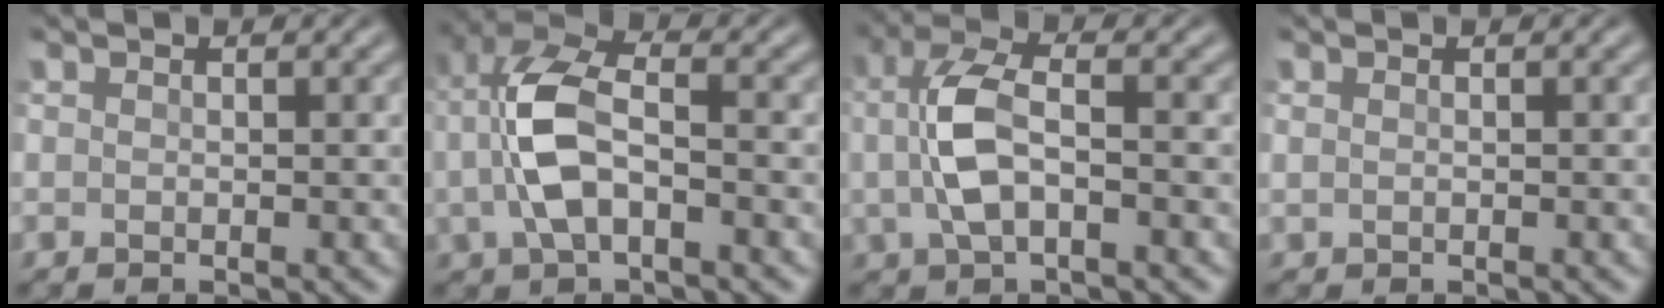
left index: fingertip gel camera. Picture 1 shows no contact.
{"total": 6.5, "force": [-0.9, 3.3, 5.6], "torque": [-0.127, 0.012, -0.023]}
{"total": 5.3, "force": [-0.4, 2.4, 4.7], "torque": [-0.107, 0.005, -0.010]}
{"total": 0.0}